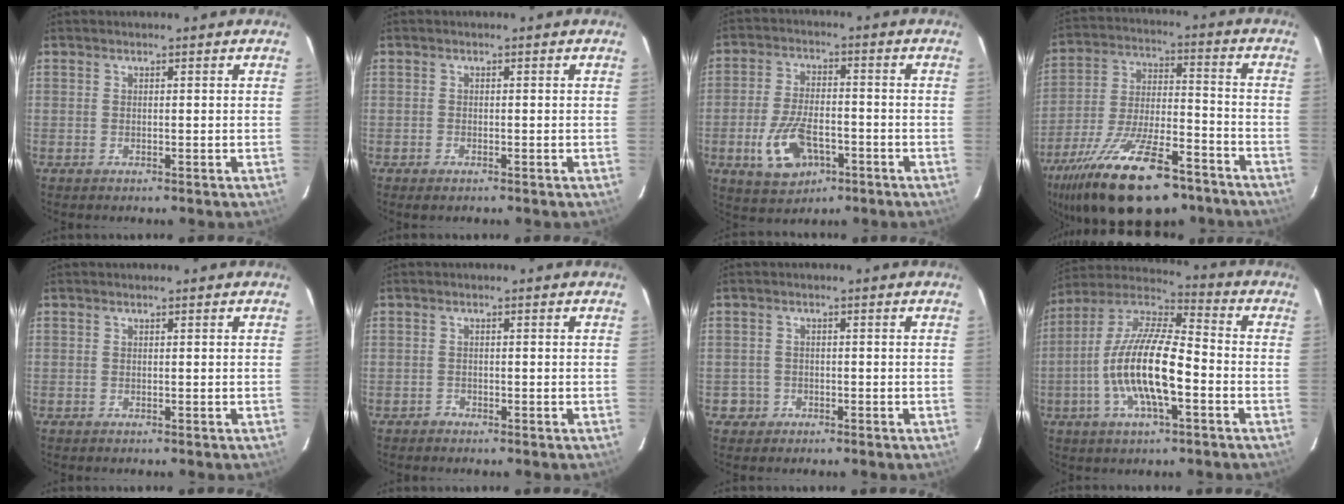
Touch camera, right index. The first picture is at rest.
{"total": 0.7, "force": [-0.6, 0.2, 0.1], "torque": [-0.002, -0.005, -0.013]}
{"total": 10.7, "force": [-4.3, 5.9, 7.9], "torque": [-0.171, -0.005, -0.068]}
{"total": 24.0, "force": [-16.7, 8.6, 15.0], "torque": [-0.284, -0.035, -0.260]}
{"total": 0.0}
{"total": 0.9, "force": [-0.7, 0.2, -0.5], "torque": [0.008, 0.004, -0.013]}
{"total": 2.4, "force": [-0.9, 2.1, -0.4], "torque": [0.005, 0.012, -0.012]}
{"total": 16.7, "force": [-4.4, 5.1, 15.3], "torque": [-0.300, -0.005, -0.089]}